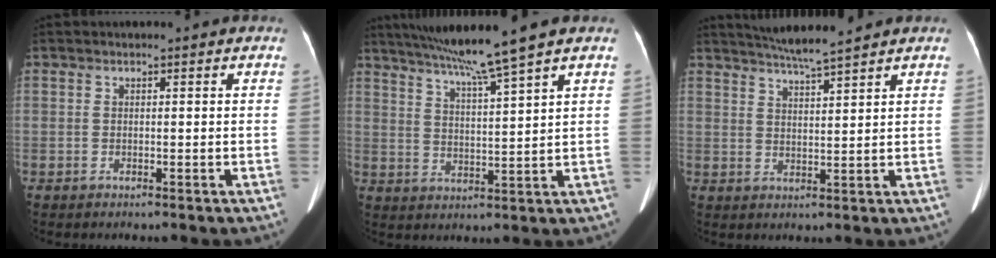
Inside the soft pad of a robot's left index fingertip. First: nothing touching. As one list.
[{"total": 9.6, "force": [7.6, -2.2, 5.4], "torque": [-0.092, 0.004, 0.131]}, {"total": 6.6, "force": [5.9, -0.8, 2.8], "torque": [-0.056, 0.008, 0.105]}]